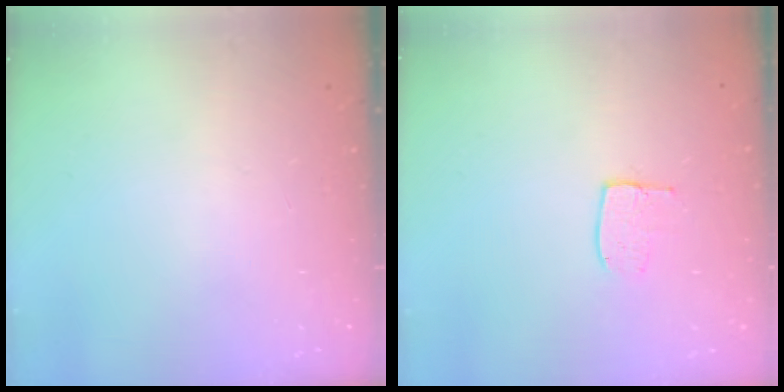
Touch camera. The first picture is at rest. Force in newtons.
{"total": 6.3, "press": 6.3, "slide": 0.4}